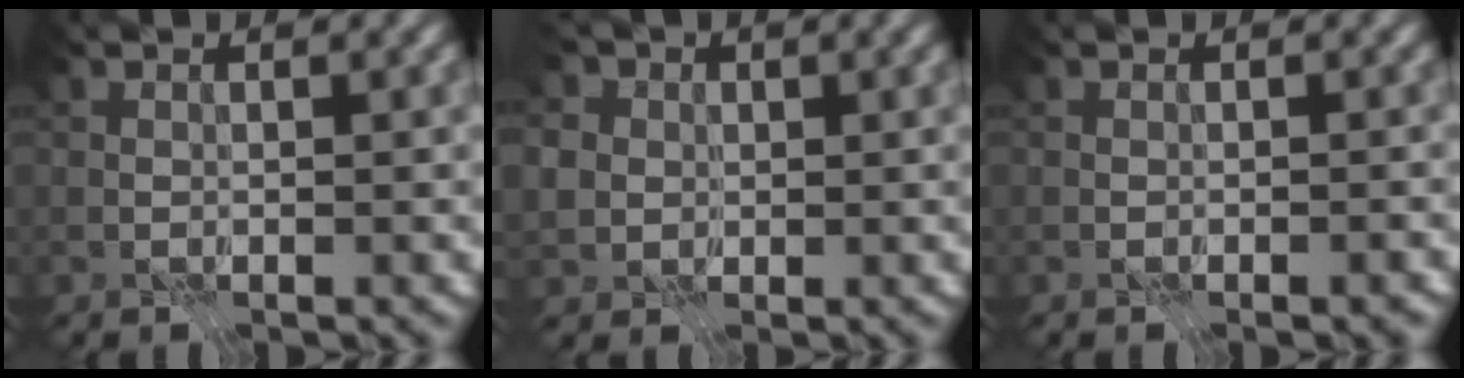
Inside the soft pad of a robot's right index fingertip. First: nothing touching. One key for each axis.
{"total": 6.1, "fx": 1.8, "fy": 5.2, "fz": 2.4, "tx": -0.059, "ty": 0.021, "tz": 0.015}
{"total": 1.1, "fx": -0.5, "fy": 0.4, "fz": 0.9, "tx": -0.012, "ty": -0.005, "tz": -0.005}